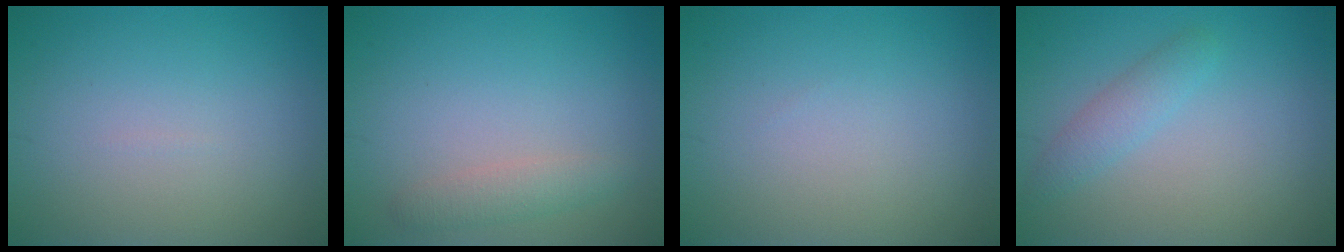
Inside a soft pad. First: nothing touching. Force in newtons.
{"total": 1.7, "press": 1.7, "slide": 0.0}
{"total": 0.0}
{"total": 1.9, "press": 1.9, "slide": 0.1}